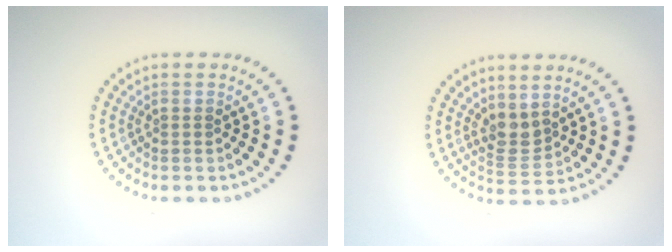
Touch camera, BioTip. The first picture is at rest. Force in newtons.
{"total": 2.3, "press": 1.8, "slide": 1.3}